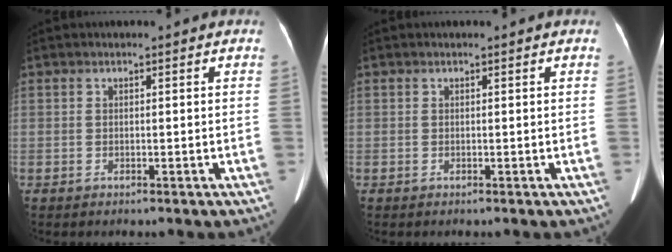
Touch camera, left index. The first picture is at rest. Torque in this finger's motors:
{"motor_torque": [0.02, 0.02, 0.03, 0.00]}